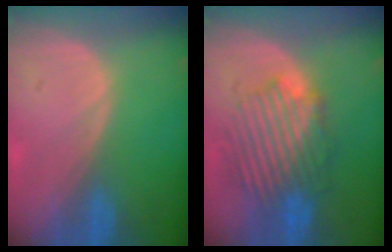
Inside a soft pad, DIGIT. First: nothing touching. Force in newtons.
{"total": 8.9, "press": 8.8, "slide": 1.5}